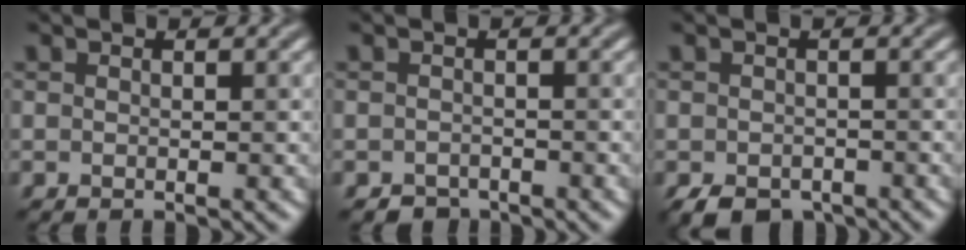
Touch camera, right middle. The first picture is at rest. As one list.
[{"total": 1.2, "force": [-1.1, 0.6, 0.0], "torque": [0.004, 0.002, -0.020]}, {"total": 3.5, "force": [-2.5, 1.9, 1.6], "torque": [-0.022, -0.011, -0.044]}]